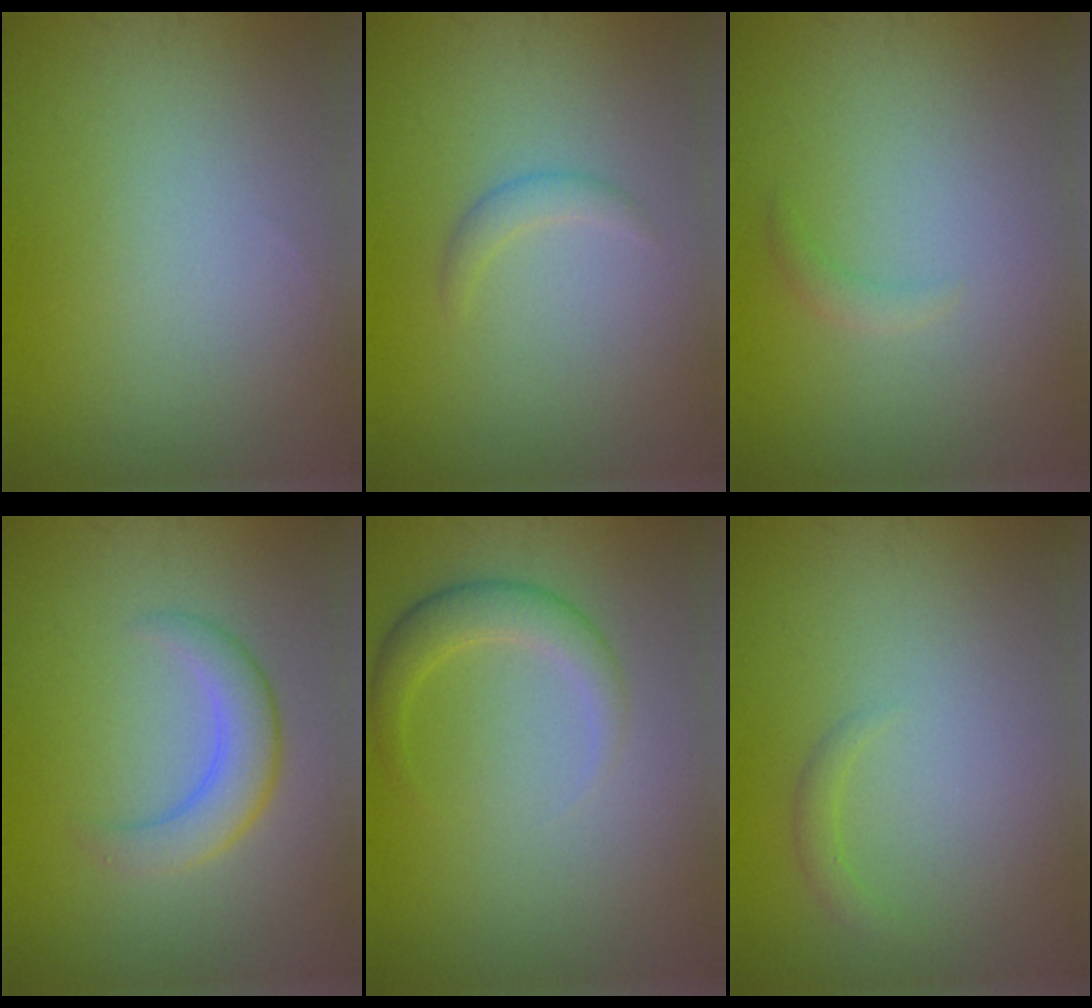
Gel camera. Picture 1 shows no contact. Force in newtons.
{"total": 1.2, "press": 1.2, "slide": 0.1}
{"total": 0.9, "press": 0.9, "slide": 0.1}
{"total": 3.5, "press": 3.5, "slide": 0.4}
{"total": 2.7, "press": 2.6, "slide": 0.4}
{"total": 1.0, "press": 1.0, "slide": 0.1}